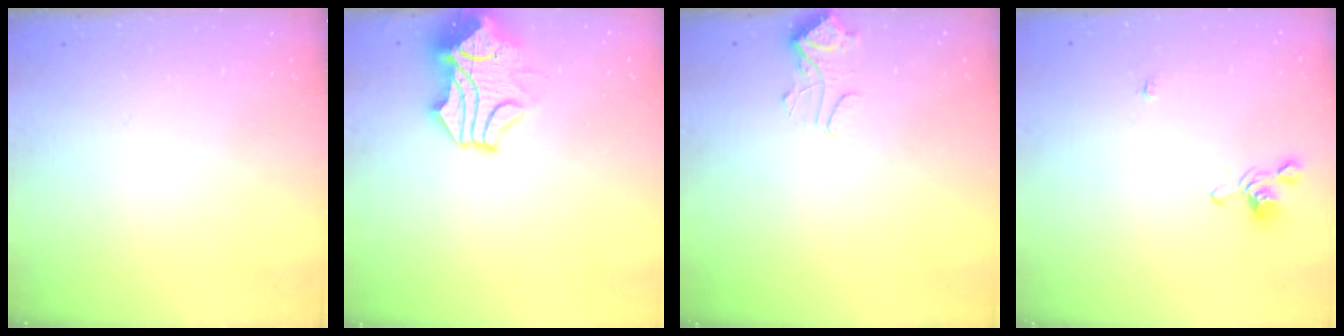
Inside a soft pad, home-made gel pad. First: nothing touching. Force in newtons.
{"total": 4.2, "press": 4.1, "slide": 1.2}
{"total": 2.1, "press": 2.1, "slide": 0.5}
{"total": 2.2, "press": 2.2, "slide": 0.4}